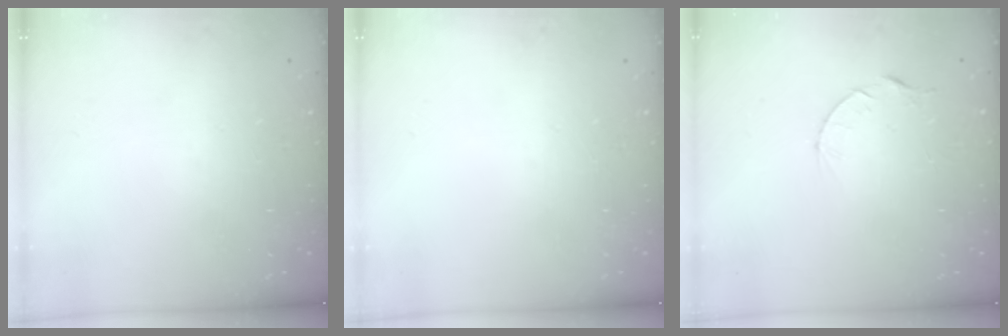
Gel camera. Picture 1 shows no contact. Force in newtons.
{"total": 0.0}
{"total": 4.3, "press": 4.2, "slide": 0.4}